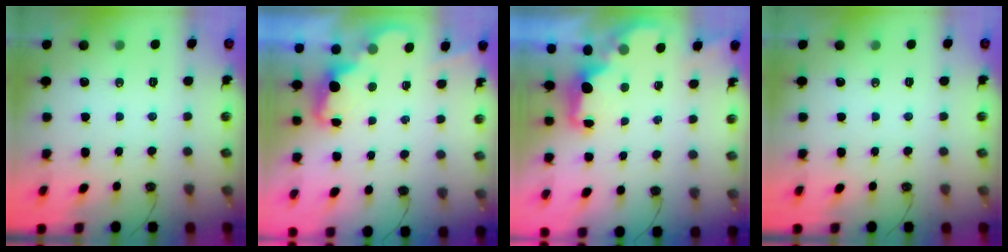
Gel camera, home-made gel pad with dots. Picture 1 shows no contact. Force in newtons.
{"total": 2.4, "press": 2.4, "slide": 0.5}
{"total": 2.1, "press": 2.0, "slide": 0.8}
{"total": 0.0}